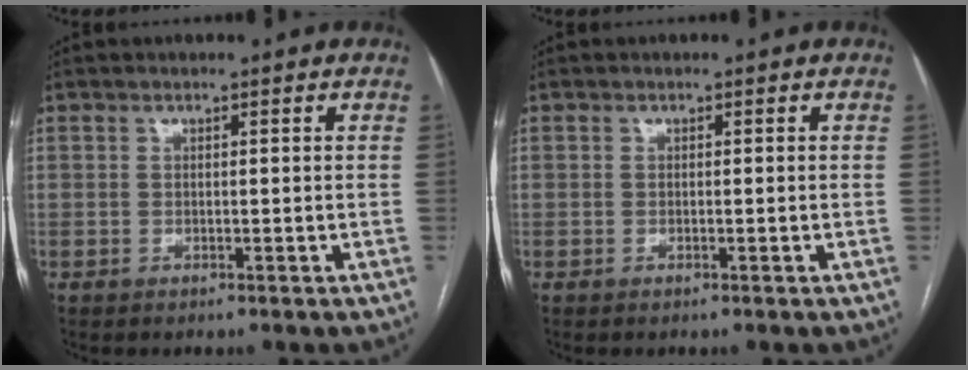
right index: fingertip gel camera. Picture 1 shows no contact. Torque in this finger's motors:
{"motor_torque": [-0.03, 0.02, 0.03, 0.01]}